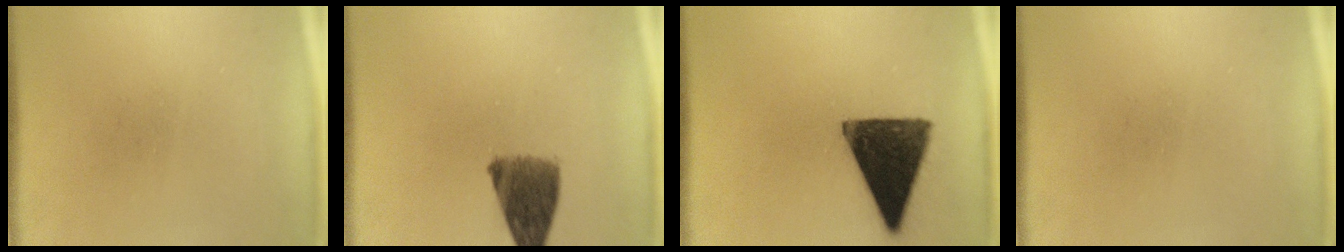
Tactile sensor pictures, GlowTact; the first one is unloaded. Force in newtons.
{"total": 8.1}
{"total": 14.9}
{"total": 0.0}